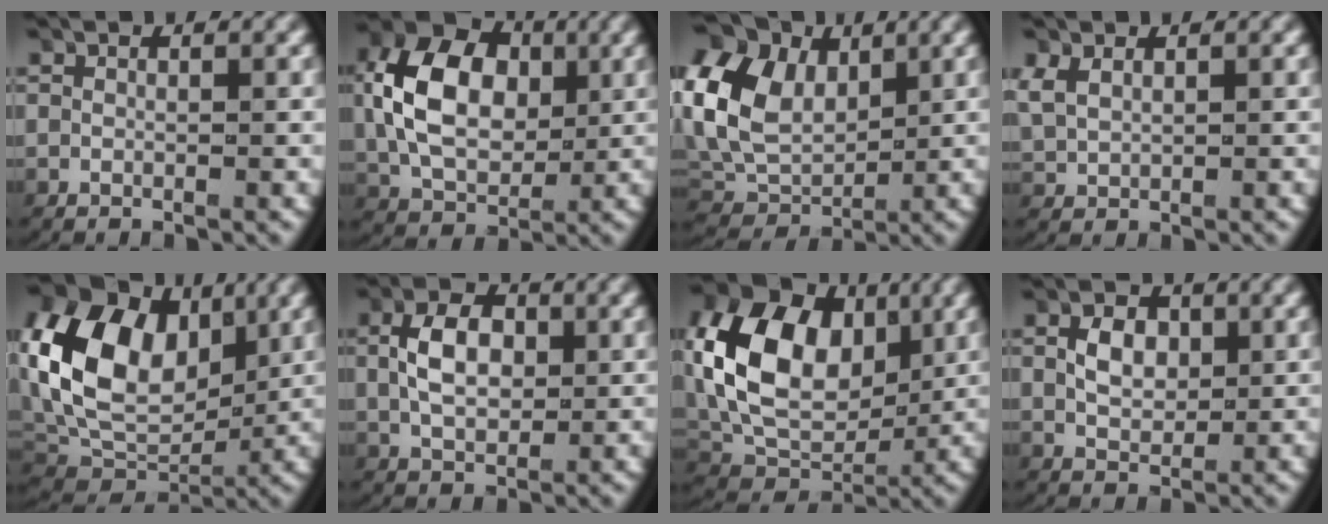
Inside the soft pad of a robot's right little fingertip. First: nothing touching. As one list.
[{"total": 8.9, "force": [1.2, 6.3, 6.2], "torque": [-0.130, 0.000, 0.020]}, {"total": 12.0, "force": [2.1, 9.9, 6.4], "torque": [-0.147, -0.003, 0.026]}, {"total": 2.3, "force": [0.9, 1.8, 1.1], "torque": [-0.037, 0.000, 0.026]}, {"total": 11.7, "force": [2.3, 8.3, 7.9], "torque": [-0.163, -0.008, 0.046]}, {"total": 4.4, "force": [0.3, 2.7, 3.4], "torque": [-0.061, 0.001, 0.009]}, {"total": 11.3, "force": [1.9, 8.0, 7.7], "torque": [-0.163, -0.006, 0.036]}, {"total": 3.0, "force": [0.4, 2.1, 2.1], "torque": [-0.038, -0.007, 0.013]}]